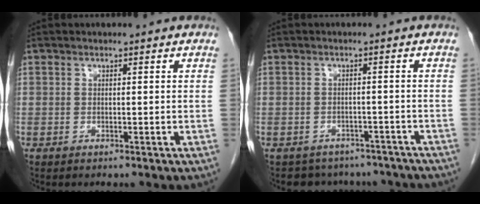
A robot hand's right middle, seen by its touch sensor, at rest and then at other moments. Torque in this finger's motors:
{"motor_torque": [0.02, -0.35, -0.09, 0.00]}